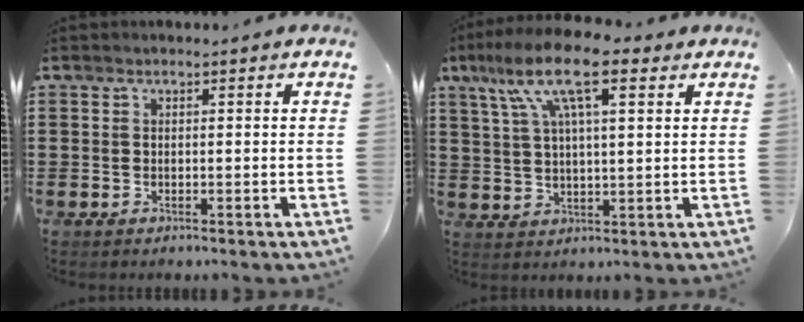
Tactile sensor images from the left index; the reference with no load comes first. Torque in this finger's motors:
{"motor_torque": [2.14, 0.00, 1.05, 0.21]}